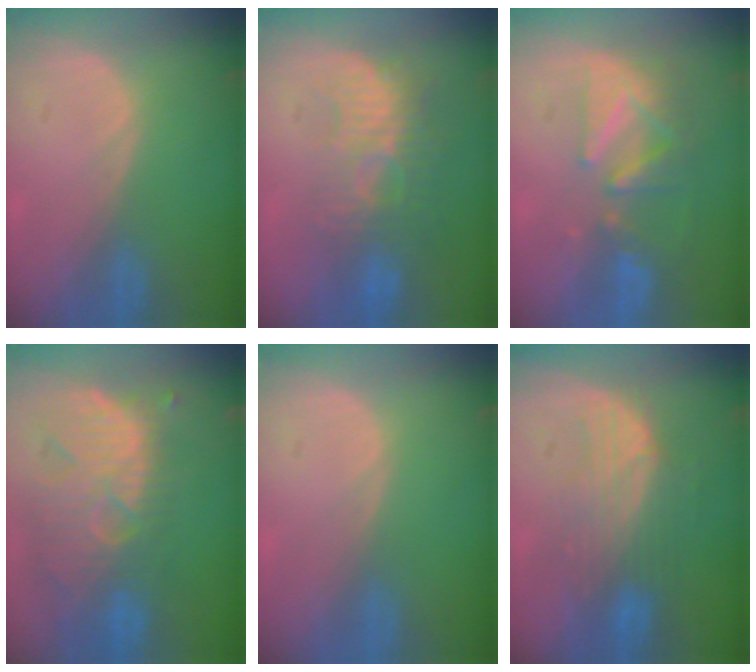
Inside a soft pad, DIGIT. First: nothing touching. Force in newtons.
{"total": 9.1, "press": 8.7, "slide": 2.9}
{"total": 8.6, "press": 8.0, "slide": 3.1}
{"total": 12.8, "press": 11.2, "slide": 6.2}
{"total": 0.0}
{"total": 7.5, "press": 7.5, "slide": 0.3}